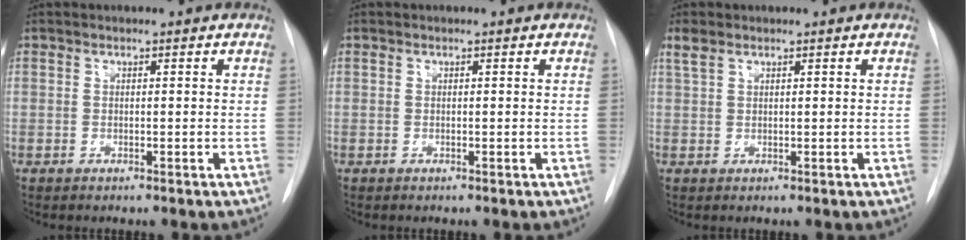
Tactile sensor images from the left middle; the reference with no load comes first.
{"total": 0.0}
{"total": 1.8, "force": [1.3, 0.8, 1.0], "torque": [-0.030, 0.016, 0.032]}